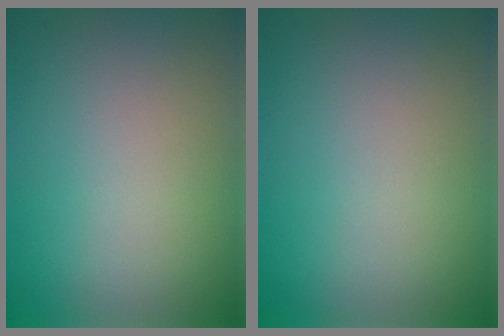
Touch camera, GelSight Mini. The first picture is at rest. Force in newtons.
{"total": 0.0}